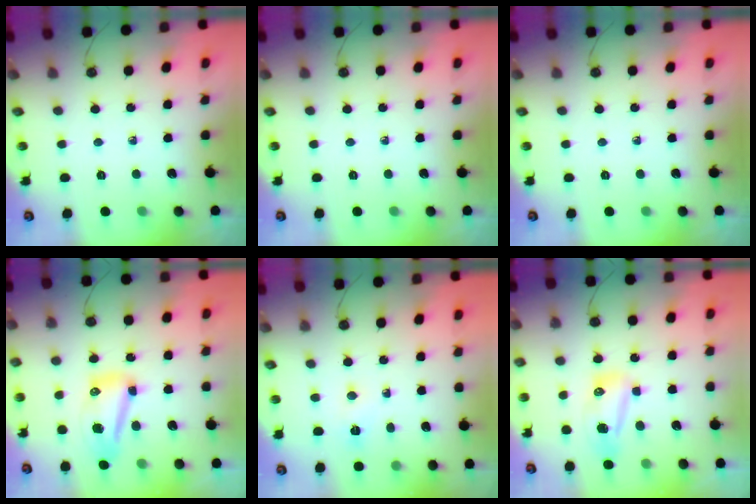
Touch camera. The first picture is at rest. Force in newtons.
{"total": 0.0}
{"total": 0.0}
{"total": 14.1, "press": 14.0, "slide": 1.1}
{"total": 2.3, "press": 2.2, "slide": 0.4}
{"total": 24.6, "press": 13.1, "slide": 20.8}